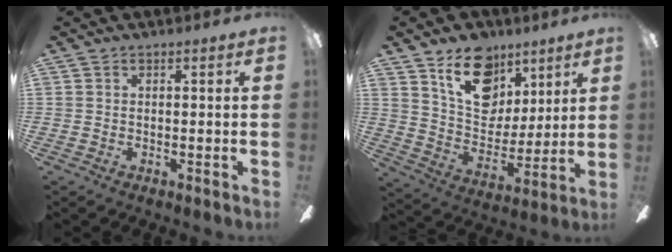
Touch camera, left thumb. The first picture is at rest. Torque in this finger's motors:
{"motor_torque": [0.54, 0.25, 1.11, -0.93, 0.22]}